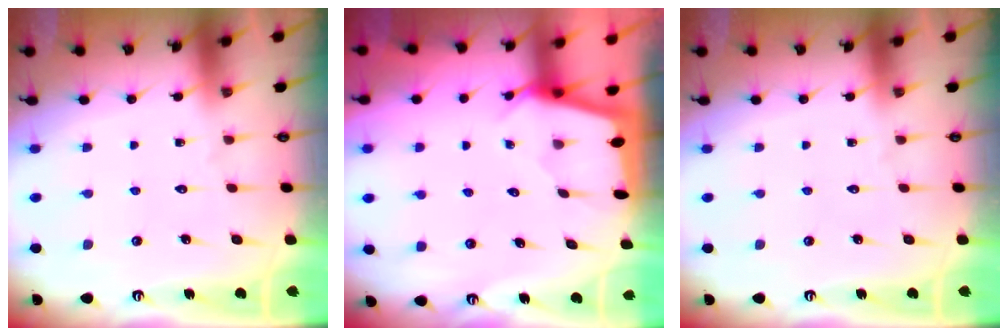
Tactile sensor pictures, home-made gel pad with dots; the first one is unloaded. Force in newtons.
{"total": 2.1, "press": 2.1, "slide": 0.3}
{"total": 0.0}